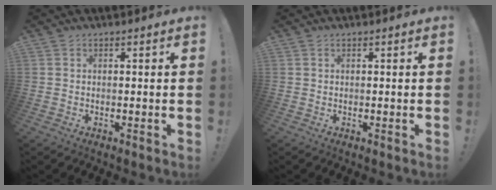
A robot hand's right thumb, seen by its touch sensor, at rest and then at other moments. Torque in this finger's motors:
{"motor_torque": [-0.01, 0.07, -0.01, 0.01, 0.00]}